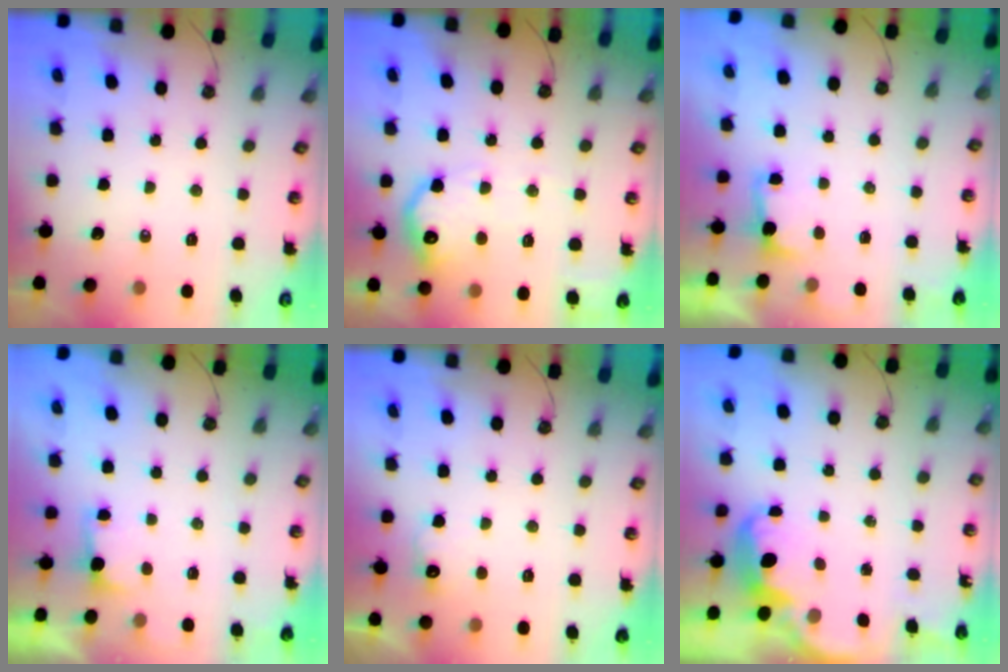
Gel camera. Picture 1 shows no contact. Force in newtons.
{"total": 14.6, "press": 14.6, "slide": 0.7}
{"total": 2.5, "press": 2.3, "slide": 0.8}
{"total": 1.2, "press": 0.9, "slide": 0.8}
{"total": 5.7, "press": 5.6, "slide": 1.3}
{"total": 2.5, "press": 2.4, "slide": 0.6}